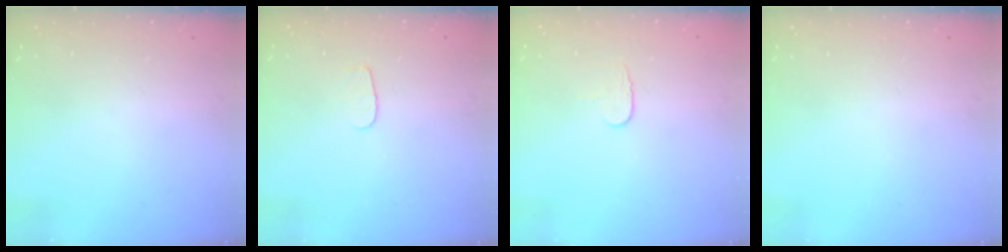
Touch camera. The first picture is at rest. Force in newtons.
{"total": 3.1, "press": 3.1, "slide": 0.3}
{"total": 4.3, "press": 4.2, "slide": 0.4}
{"total": 0.0}